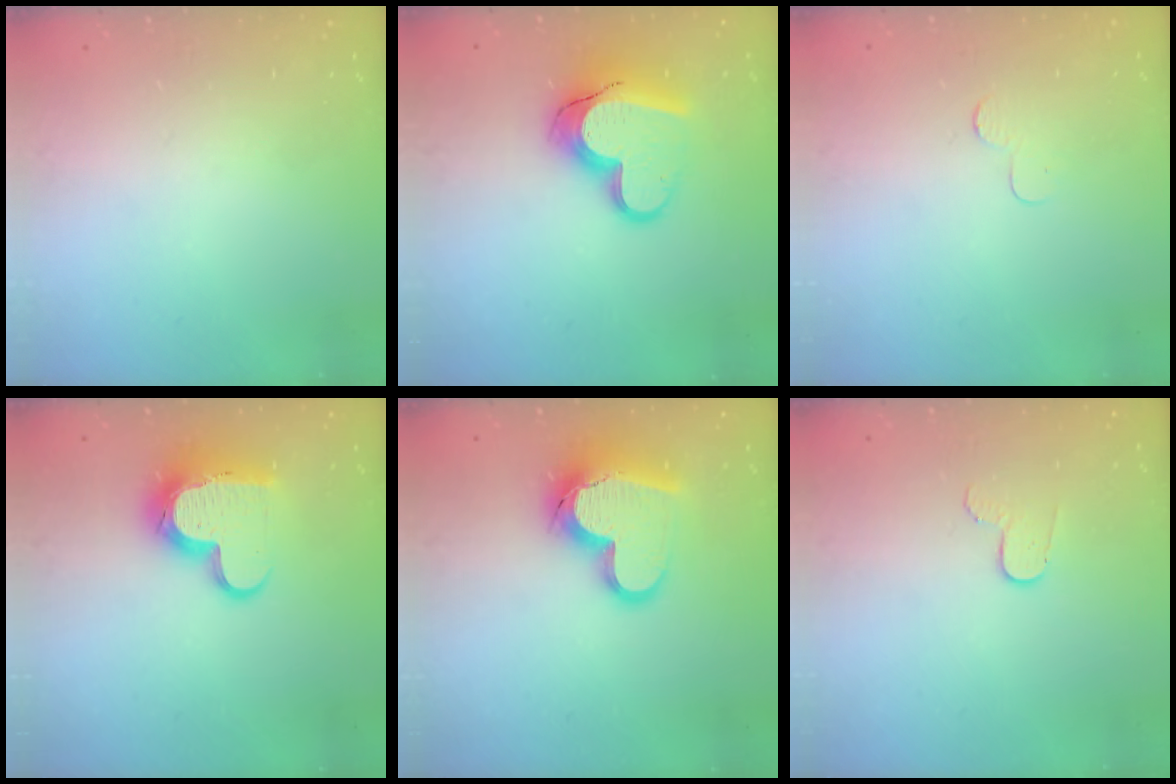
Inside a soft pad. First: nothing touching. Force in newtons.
{"total": 16.2, "press": 16.2, "slide": 1.3}
{"total": 3.7, "press": 3.7, "slide": 0.4}
{"total": 14.0, "press": 14.0, "slide": 1.0}
{"total": 16.9, "press": 16.7, "slide": 2.4}
{"total": 4.5, "press": 4.5, "slide": 0.3}